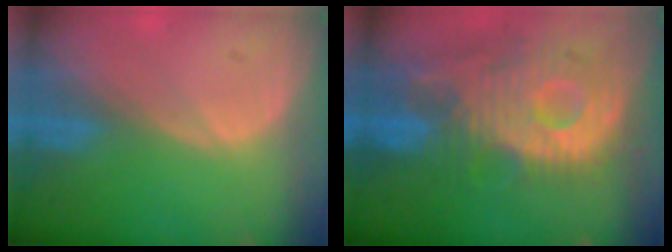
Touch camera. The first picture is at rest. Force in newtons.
{"total": 12.3, "press": 10.8, "slide": 5.9}